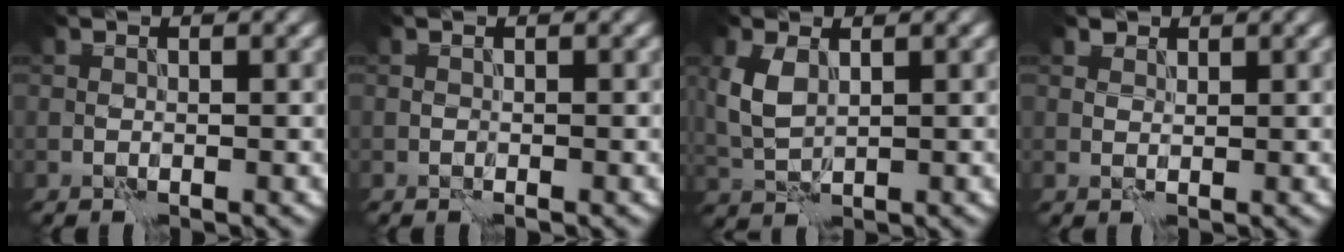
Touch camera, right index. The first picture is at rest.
{"total": 0.0}
{"total": 2.8, "force": [1.1, 1.5, 2.1], "torque": [-0.058, 0.004, 0.026]}
{"total": 1.4, "force": [1.2, 0.8, 0.1], "torque": [-0.003, -0.001, 0.016]}